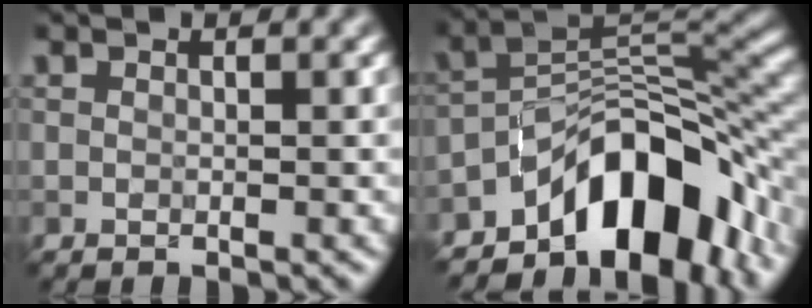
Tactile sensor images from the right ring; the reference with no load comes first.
{"total": 10.7, "force": [-6.8, 4.7, 6.7], "torque": [-0.071, 0.010, -0.120]}